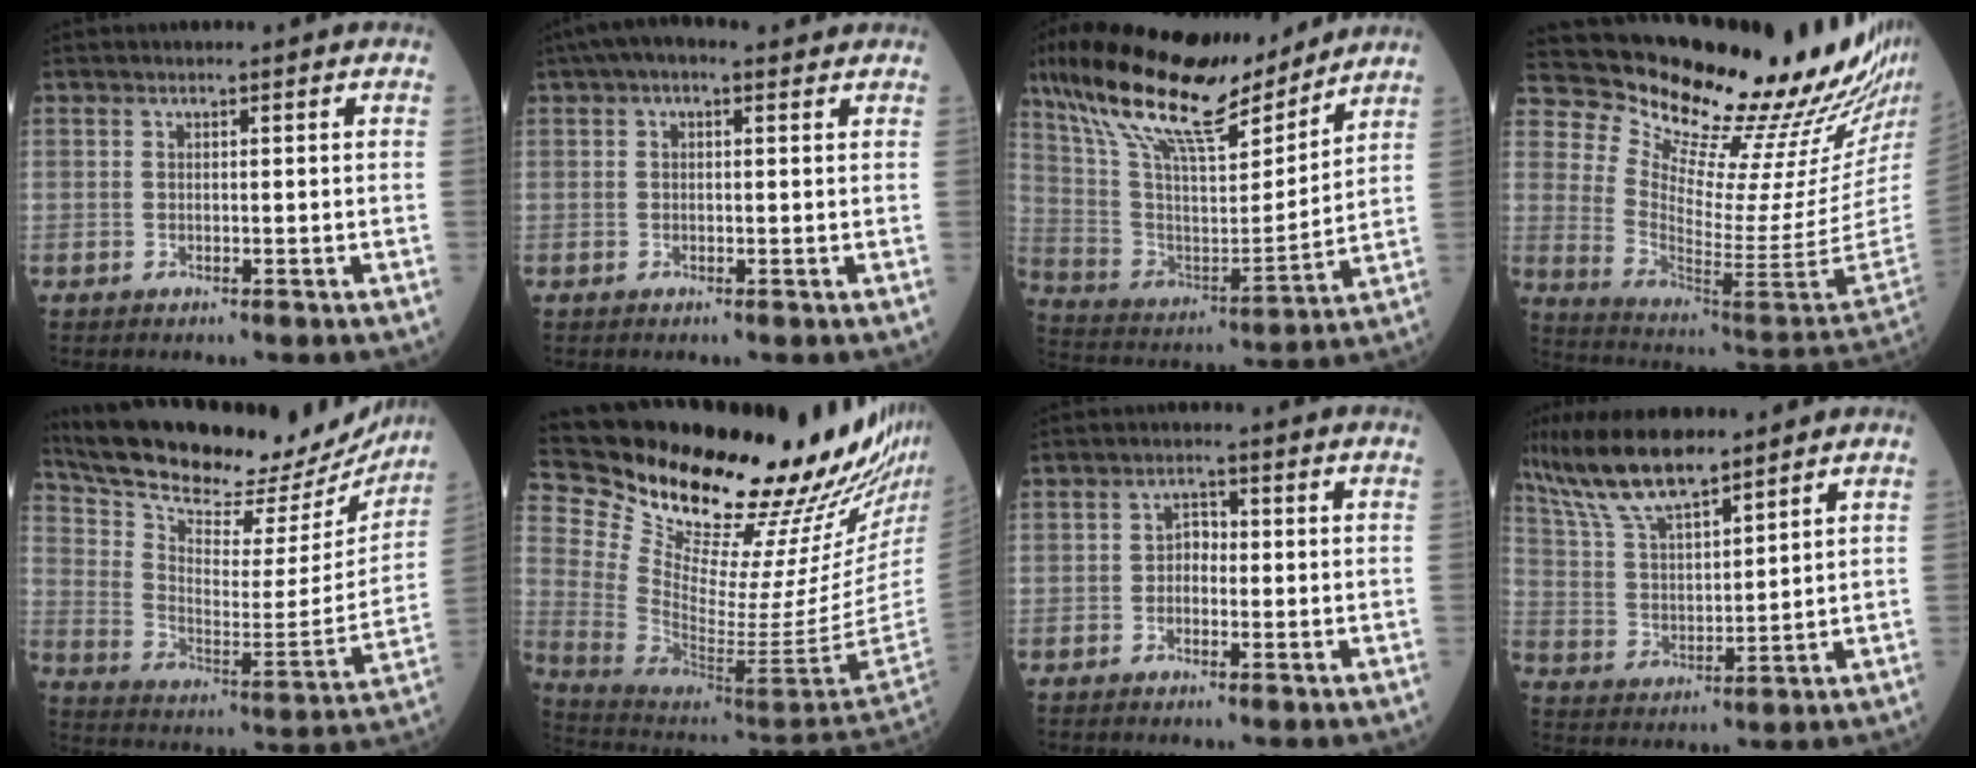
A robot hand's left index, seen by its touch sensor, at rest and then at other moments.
{"total": 4.7, "force": [2.6, 2.1, 3.3], "torque": [-0.058, 0.041, 0.034]}
{"total": 21.3, "force": [16.4, 4.9, 12.7], "torque": [-0.234, 0.019, 0.292]}
{"total": 27.4, "force": [24.0, 1.4, 13.2], "torque": [-0.211, -0.129, 0.323]}
{"total": 27.6, "force": [24.7, 7.3, 9.9], "torque": [-0.175, -0.047, 0.335]}
{"total": 30.4, "force": [25.9, 1.3, 15.7], "torque": [-0.255, -0.123, 0.374]}
{"total": 2.3, "force": [-1.0, 1.5, 1.4], "torque": [-0.013, 0.006, -0.026]}
{"total": 11.9, "force": [9.6, 2.5, 6.6], "torque": [-0.138, 0.011, 0.183]}